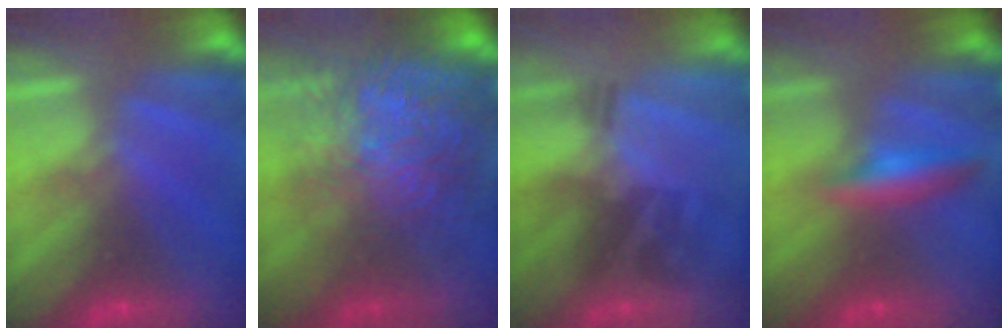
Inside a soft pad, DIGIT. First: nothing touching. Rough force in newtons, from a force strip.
{"total": 7.3}
{"total": 2.2}
{"total": 2.4}